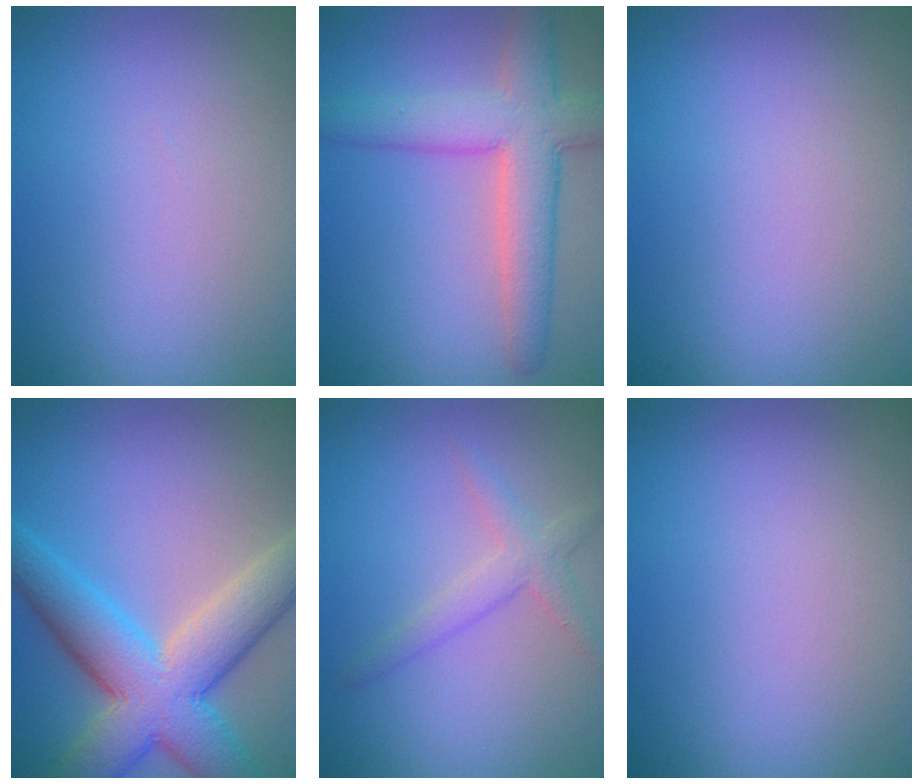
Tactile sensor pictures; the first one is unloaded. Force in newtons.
{"total": 6.5, "press": 6.5, "slide": 0.5}
{"total": 0.0}
{"total": 9.4, "press": 9.3, "slide": 0.2}
{"total": 2.3, "press": 2.3, "slide": 0.1}
{"total": 0.0}